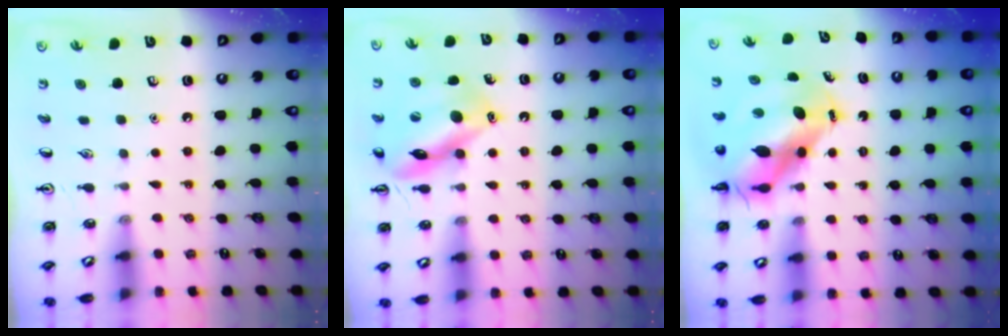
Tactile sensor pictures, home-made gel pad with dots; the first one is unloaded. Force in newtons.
{"total": 14.2, "press": 14.0, "slide": 2.1}
{"total": 10.6, "press": 10.3, "slide": 2.5}